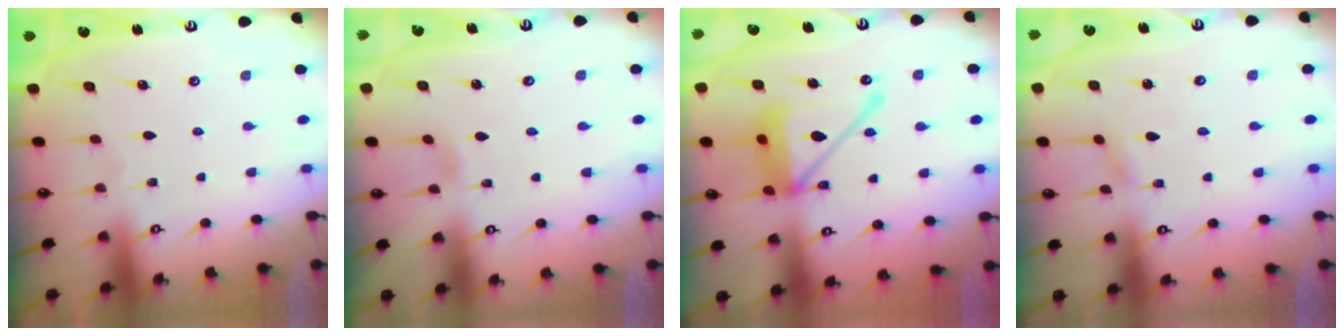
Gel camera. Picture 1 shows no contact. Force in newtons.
{"total": 2.5, "press": 2.5, "slide": 0.3}
{"total": 15.7, "press": 15.6, "slide": 2.0}
{"total": 2.3, "press": 2.3, "slide": 0.2}